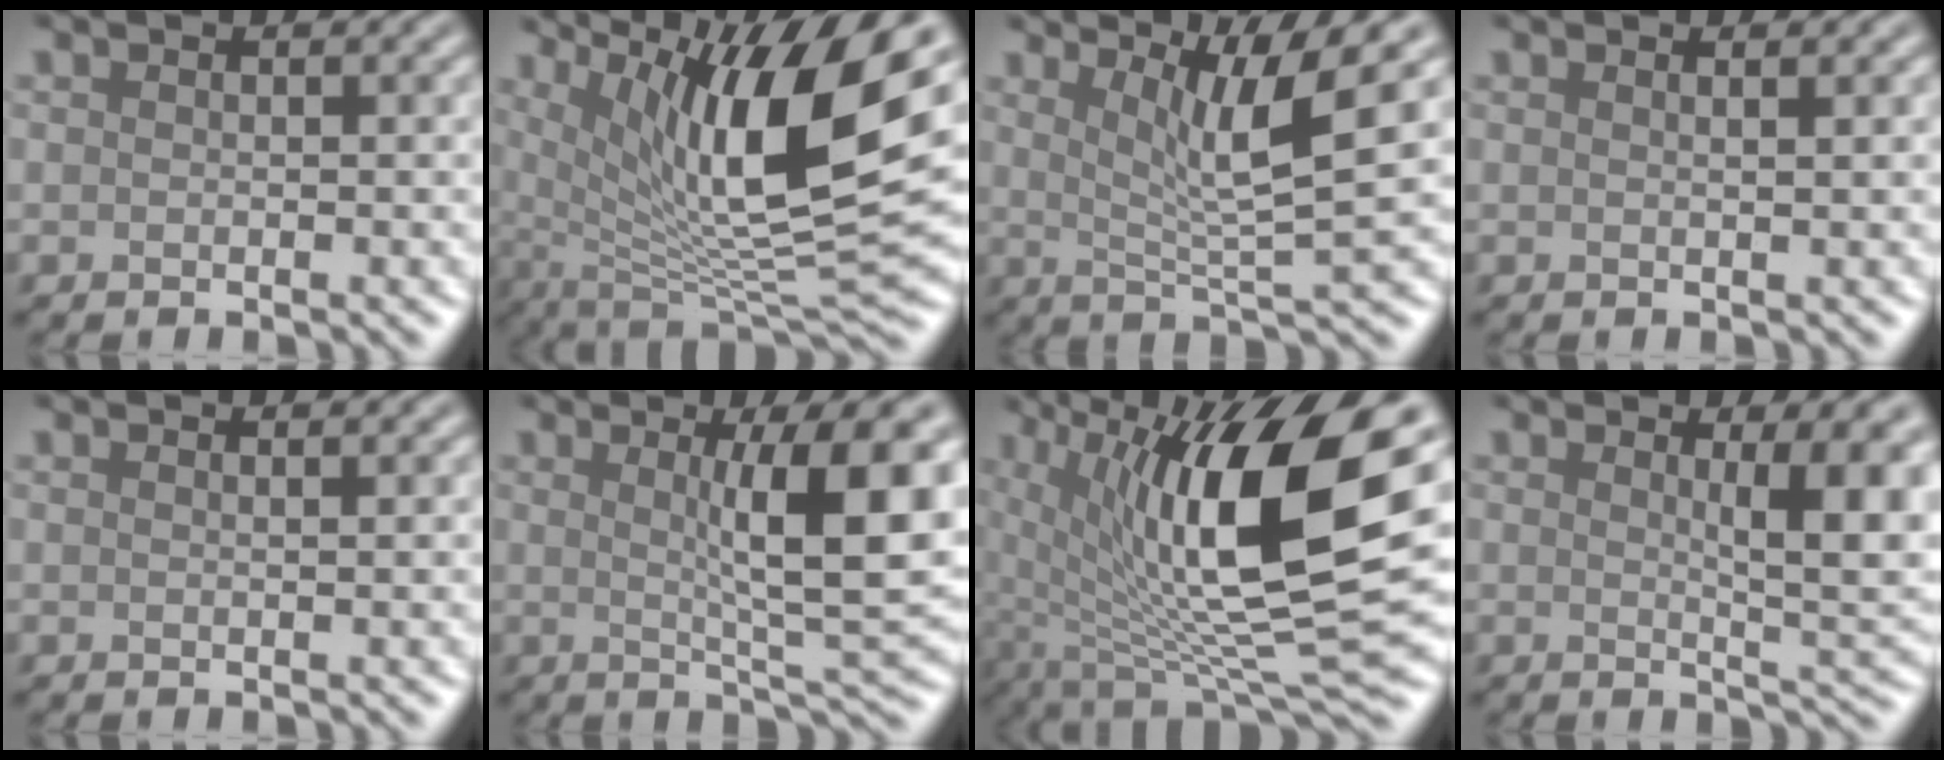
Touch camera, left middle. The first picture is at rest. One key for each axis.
{"total": 13.5, "fx": 5.2, "fy": 4.0, "fz": 11.8, "tx": -0.188, "ty": -0.002, "tz": 0.096}
{"total": 5.9, "fx": 2.2, "fy": 0.6, "fz": 5.4, "tx": -0.091, "ty": 0.000, "tz": 0.045}
{"total": 1.5, "fx": 0.7, "fy": 0.7, "fz": 1.0, "tx": 0.001, "ty": 0.004, "tz": -0.008}
{"total": 0.8, "fx": 0.4, "fy": 0.4, "fz": 0.6, "tx": 0.000, "ty": 0.002, "tz": -0.002}
{"total": 8.6, "fx": 1.7, "fy": 1.3, "fz": 8.4, "tx": -0.105, "ty": 0.001, "tz": 0.033}
{"total": 14.9, "fx": 2.8, "fy": 5.8, "fz": 13.4, "tx": -0.246, "ty": -0.017, "tz": 0.057}
{"total": 6.2, "fx": 1.5, "fy": 1.2, "fz": 5.9, "tx": -0.071, "ty": -0.004, "tz": 0.030}